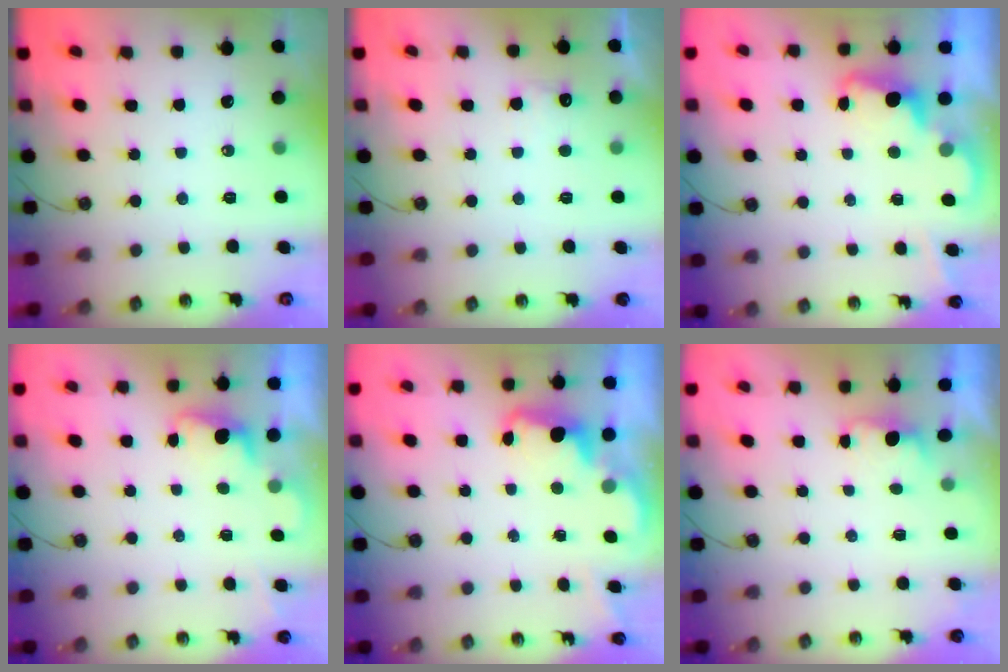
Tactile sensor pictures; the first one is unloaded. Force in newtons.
{"total": 6.9, "press": 6.8, "slide": 1.4}
{"total": 2.3, "press": 2.2, "slide": 0.5}
{"total": 0.9, "press": 0.6, "slide": 0.7}
{"total": 2.4, "press": 2.3, "slide": 0.7}
{"total": 0.8, "press": 0.2, "slide": 0.7}